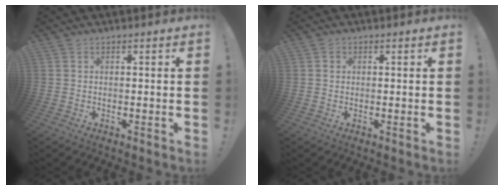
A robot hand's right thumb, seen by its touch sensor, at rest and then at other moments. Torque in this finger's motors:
{"motor_torque": [-0.17, 0.03, -0.43, 0.12, 0.10]}